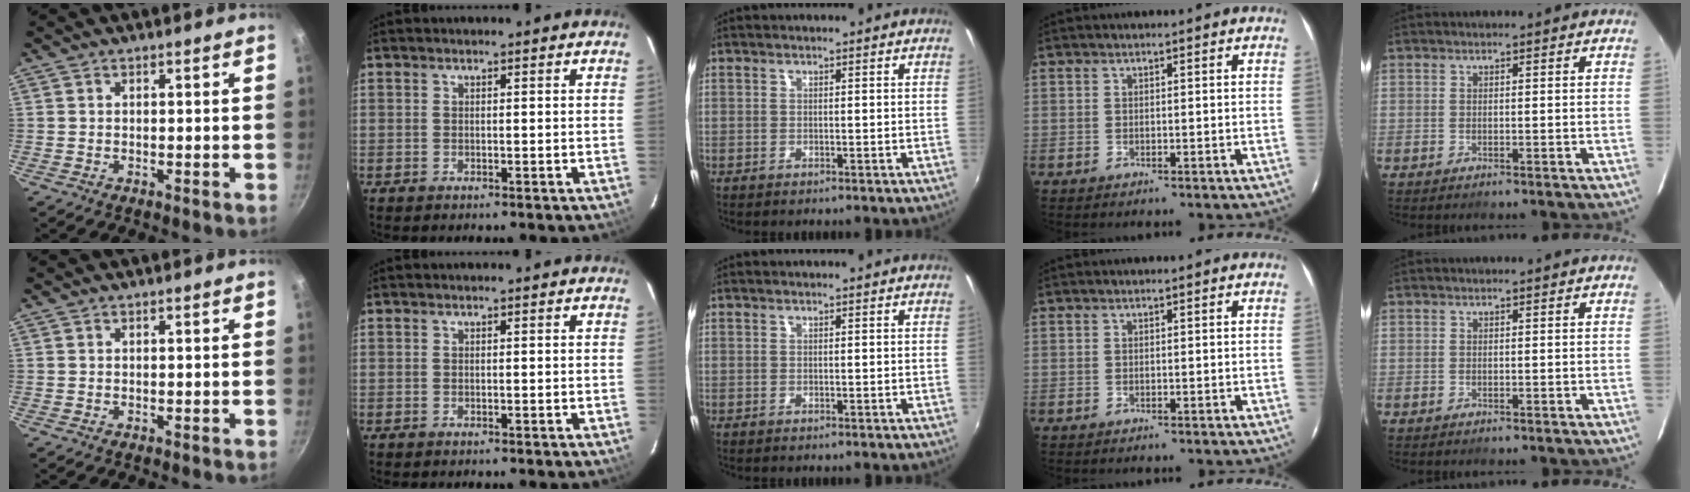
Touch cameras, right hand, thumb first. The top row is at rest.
{}